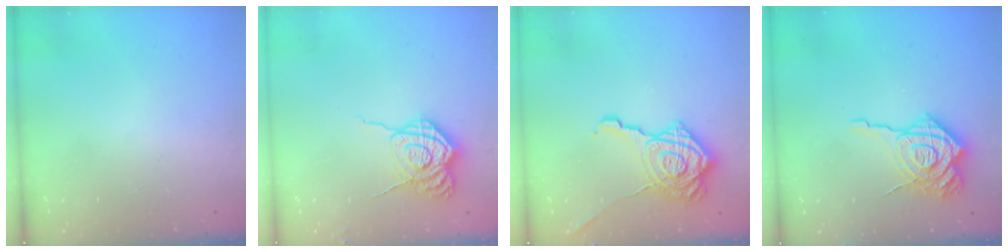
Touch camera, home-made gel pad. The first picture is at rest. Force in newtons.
{"total": 10.8, "press": 10.8, "slide": 0.9}
{"total": 22.9, "press": 22.9, "slide": 1.3}
{"total": 19.3, "press": 19.2, "slide": 2.0}